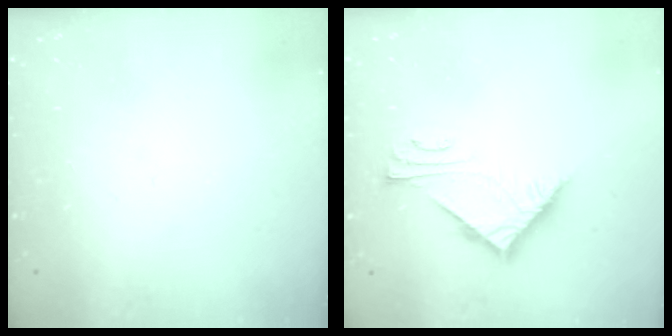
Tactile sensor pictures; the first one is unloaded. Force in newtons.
{"total": 6.3, "press": 6.2, "slide": 0.8}